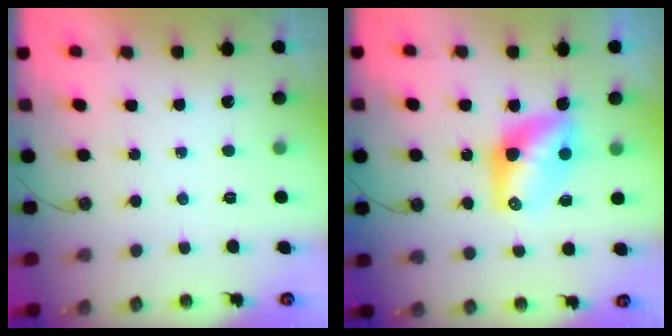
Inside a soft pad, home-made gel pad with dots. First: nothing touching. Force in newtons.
{"total": 8.6, "press": 8.5, "slide": 0.8}